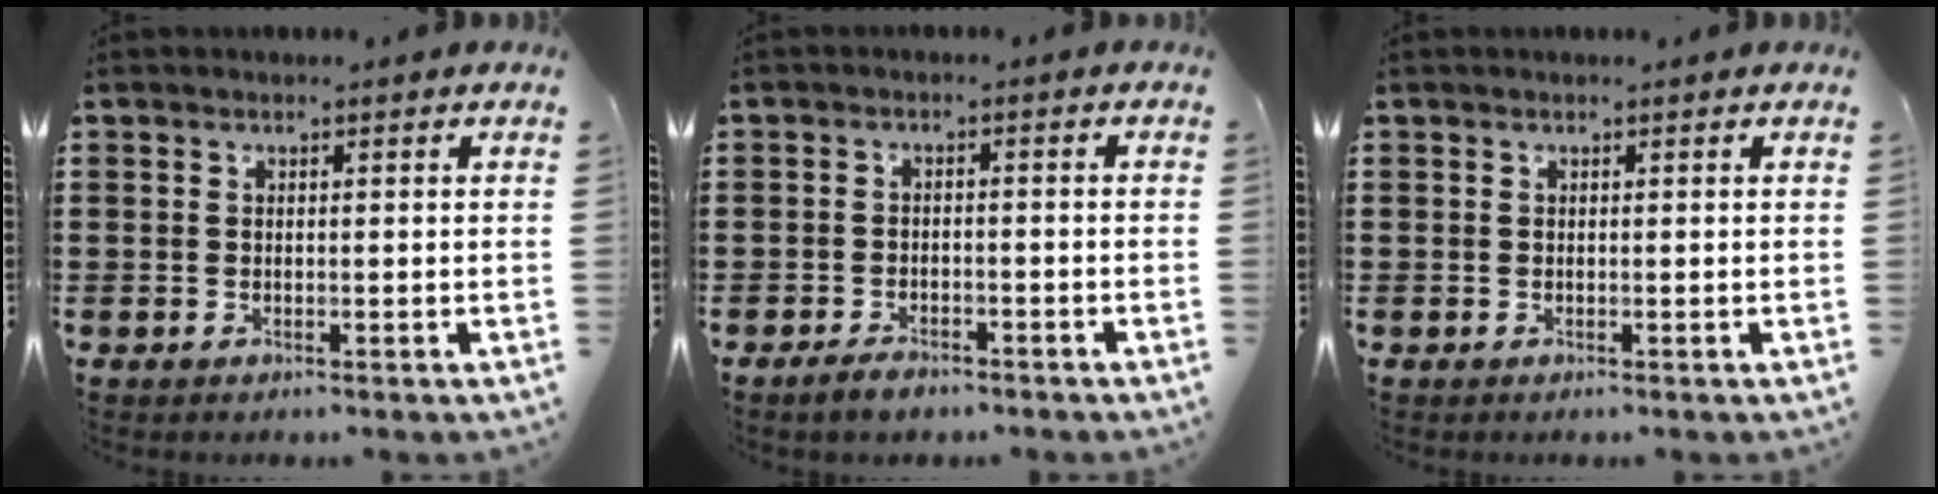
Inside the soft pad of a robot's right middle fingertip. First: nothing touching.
{"total": 2.2, "force": [-1.9, 0.7, 0.9], "torque": [-0.016, 0.004, -0.036]}
{"total": 0.0}